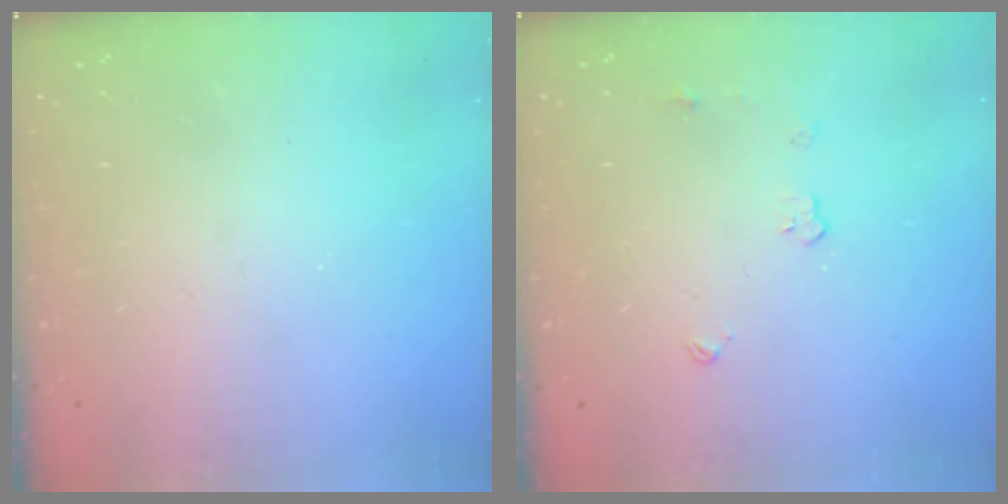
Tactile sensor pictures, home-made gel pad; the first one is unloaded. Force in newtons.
{"total": 5.0, "press": 4.9, "slide": 0.3}